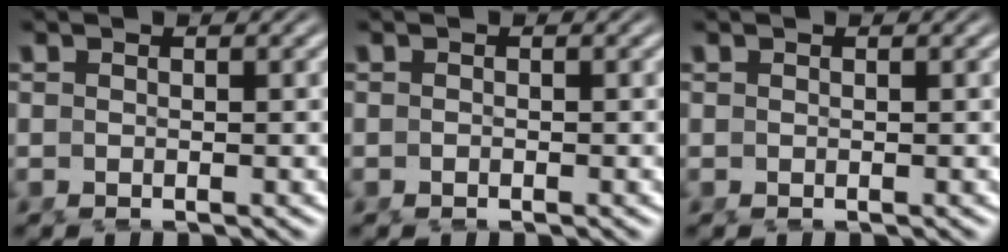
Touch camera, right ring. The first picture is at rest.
{"total": 0.6, "force": [-0.4, -0.4, 0.0], "torque": [0.001, -0.007, -0.004]}
{"total": 0.0}